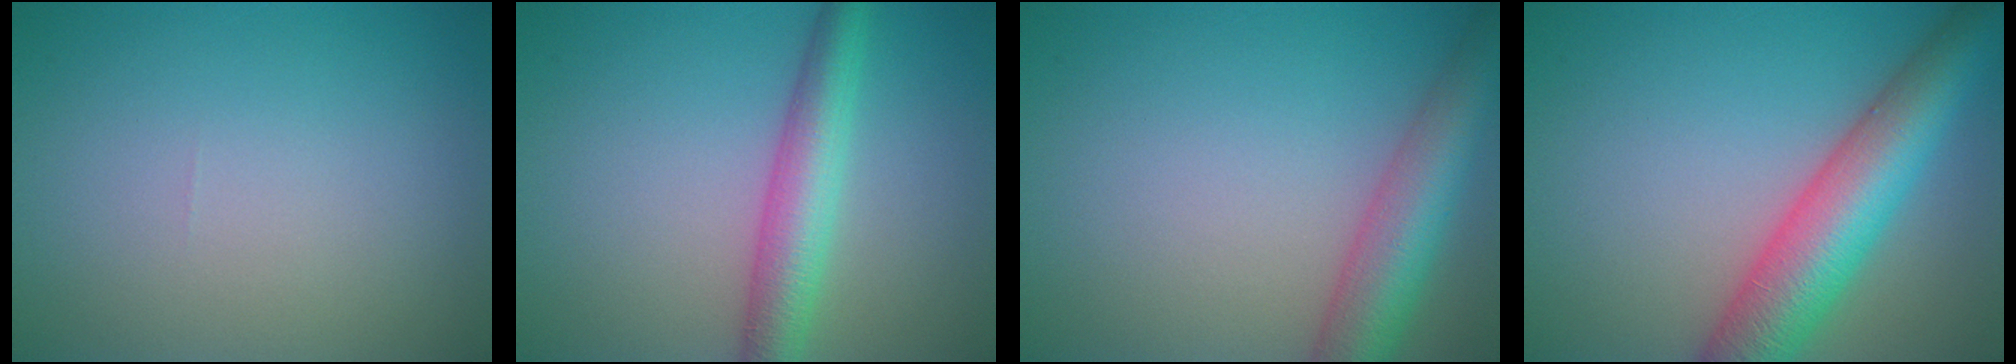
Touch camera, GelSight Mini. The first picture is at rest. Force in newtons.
{"total": 4.7, "press": 4.7, "slide": 0.1}
{"total": 6.2, "press": 6.2, "slide": 0.2}
{"total": 8.6, "press": 8.6, "slide": 0.3}